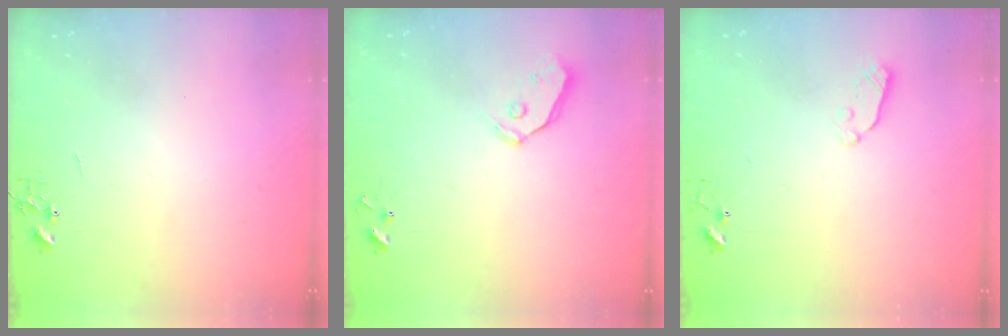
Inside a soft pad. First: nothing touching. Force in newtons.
{"total": 5.4, "press": 5.4, "slide": 0.6}
{"total": 4.3, "press": 4.2, "slide": 0.7}